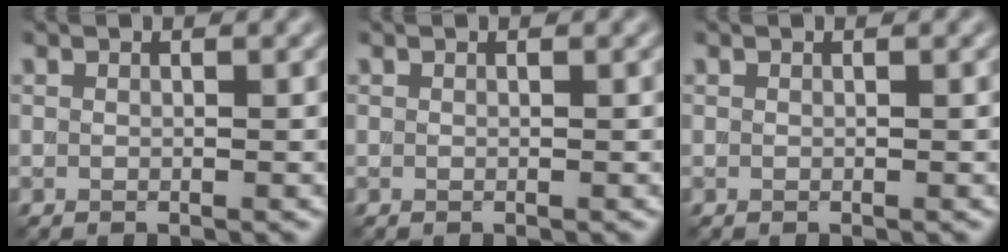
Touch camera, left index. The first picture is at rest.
{"total": 0.0}
{"total": 0.0}